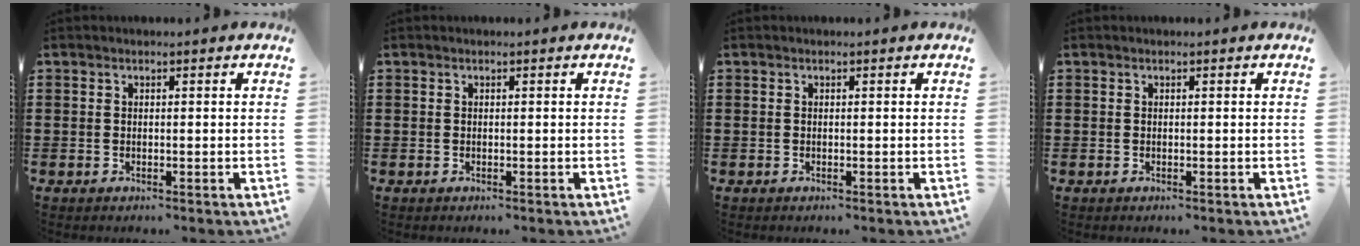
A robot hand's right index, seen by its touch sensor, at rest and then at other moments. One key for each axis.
{"total": 0.0}
{"total": 0.0}
{"total": 0.0}